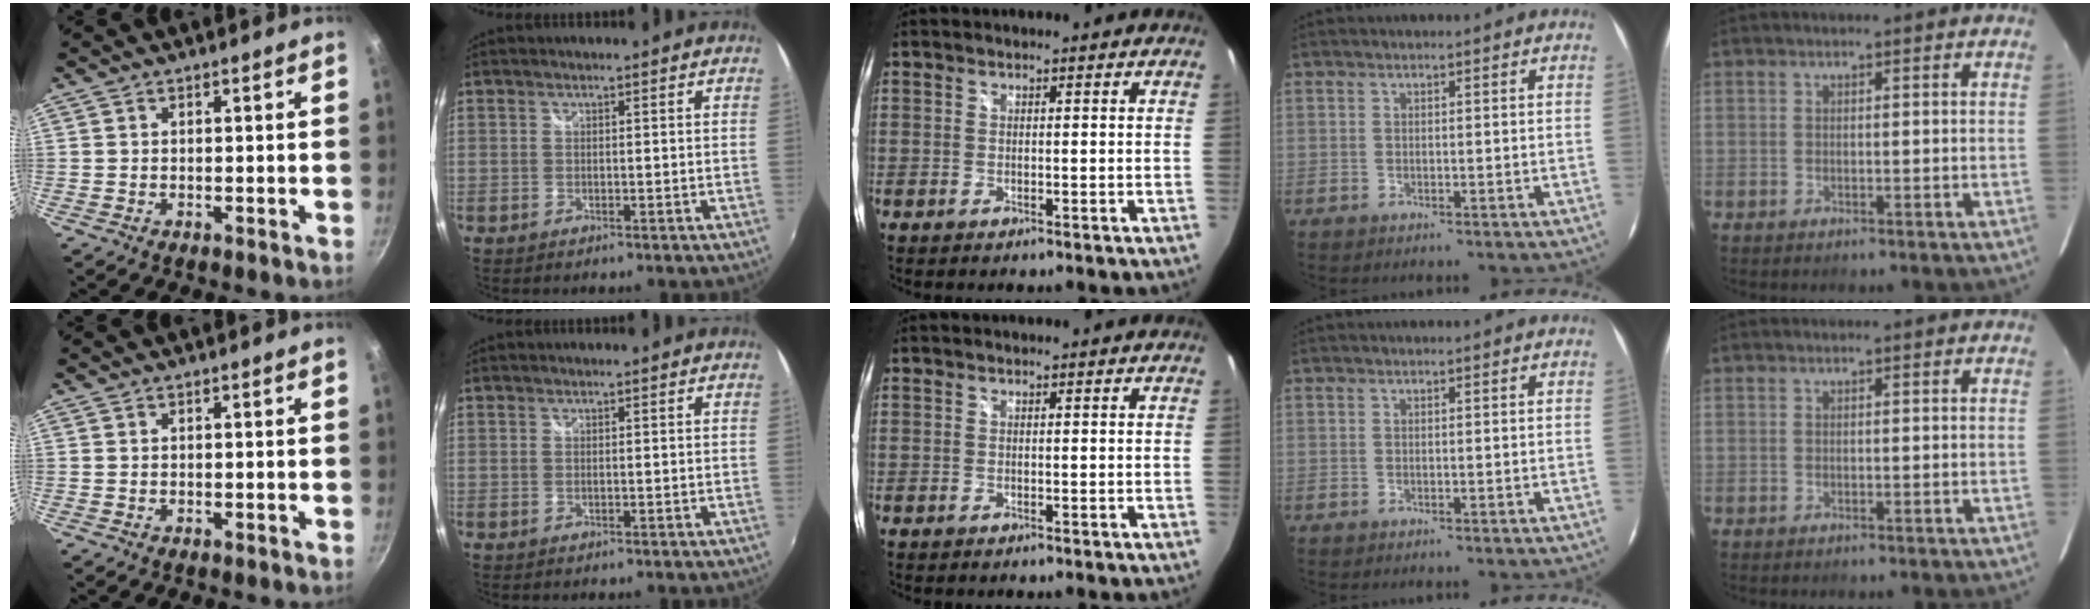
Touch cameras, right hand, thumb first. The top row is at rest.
{}